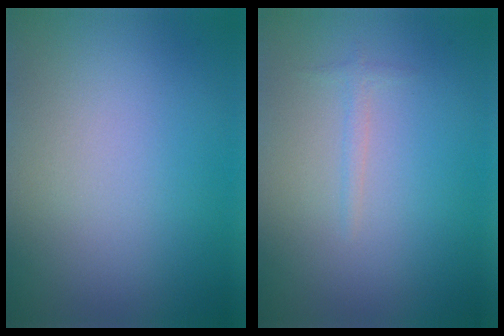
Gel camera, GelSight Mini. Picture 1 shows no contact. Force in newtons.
{"total": 0.7, "press": 0.7, "slide": 0.0}